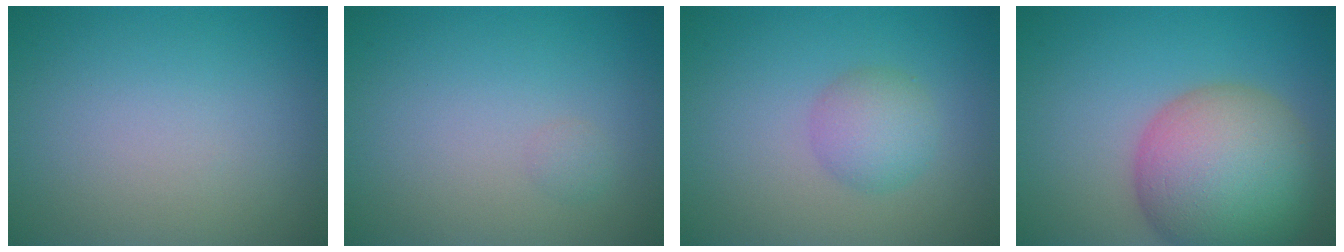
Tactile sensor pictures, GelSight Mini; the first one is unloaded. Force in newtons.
{"total": 0.6, "press": 0.6, "slide": 0.0}
{"total": 2.8, "press": 2.8, "slide": 0.0}
{"total": 11.1, "press": 11.1, "slide": 0.7}